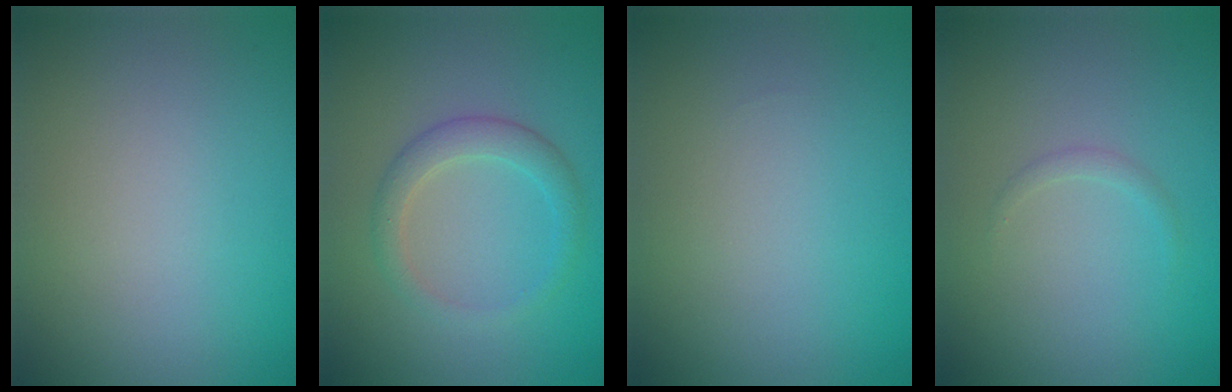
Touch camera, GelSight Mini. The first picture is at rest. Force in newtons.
{"total": 2.5, "press": 2.5, "slide": 0.2}
{"total": 0.0}
{"total": 0.7, "press": 0.7, "slide": 0.0}